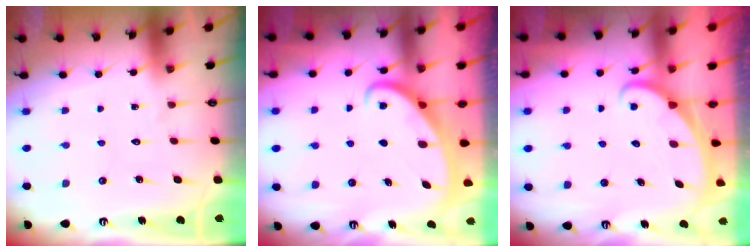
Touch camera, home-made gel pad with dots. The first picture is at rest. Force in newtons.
{"total": 2.4, "press": 2.4, "slide": 0.3}
{"total": 2.1, "press": 2.1, "slide": 0.1}